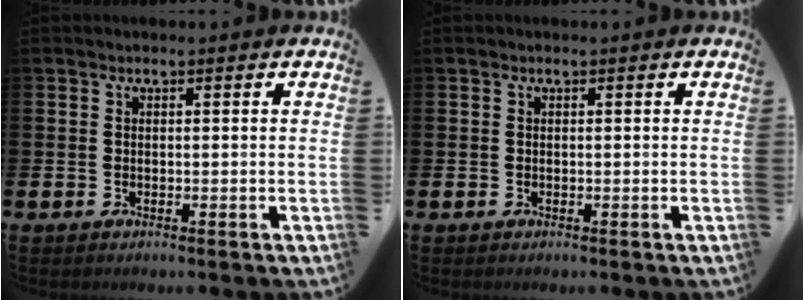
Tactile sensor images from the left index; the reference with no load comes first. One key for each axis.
{"total": 0.0}